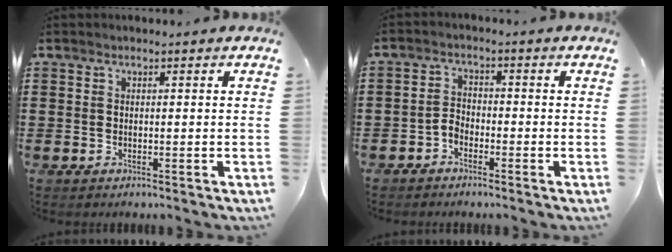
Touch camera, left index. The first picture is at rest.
{"total": 2.1, "force": [-1.6, 1.0, 0.9], "torque": [-0.030, 0.004, -0.037]}